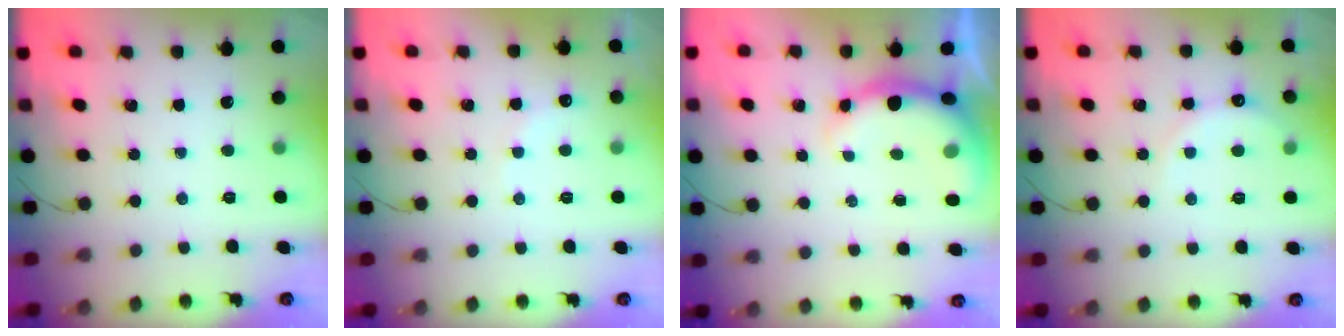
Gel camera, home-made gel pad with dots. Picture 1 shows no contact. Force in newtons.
{"total": 5.5, "press": 5.4, "slide": 1.1}
{"total": 7.3, "press": 7.2, "slide": 1.3}
{"total": 7.3, "press": 7.1, "slide": 1.7}